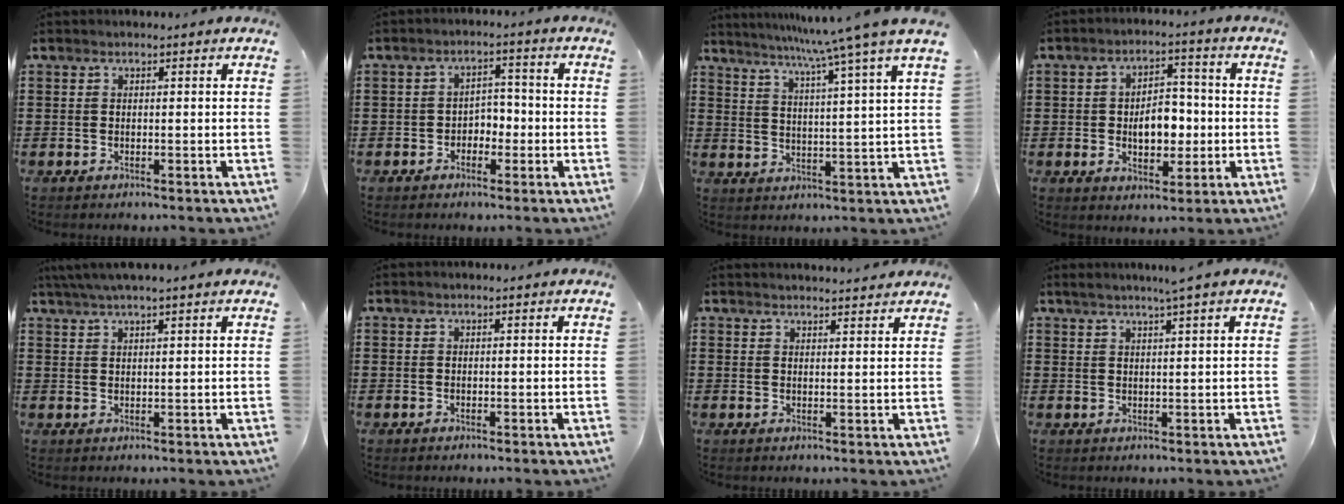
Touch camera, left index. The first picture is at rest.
{"total": 2.8, "force": [-1.7, 2.0, 1.1], "torque": [-0.028, 0.008, -0.039]}
{"total": 7.5, "force": [6.1, -1.9, 3.9], "torque": [-0.089, -0.039, 0.094]}
{"total": 7.0, "force": [-0.7, 4.3, 5.4], "torque": [-0.081, 0.003, -0.021]}
{"total": 2.8, "force": [2.3, -0.1, 1.7], "torque": [-0.037, 0.004, 0.043]}
{"total": 0.0}
{"total": 1.9, "force": [1.9, -0.1, 0.1], "torque": [-0.006, -0.002, 0.035]}
{"total": 2.5, "force": [1.9, -0.8, 1.5], "torque": [-0.030, -0.002, 0.033]}